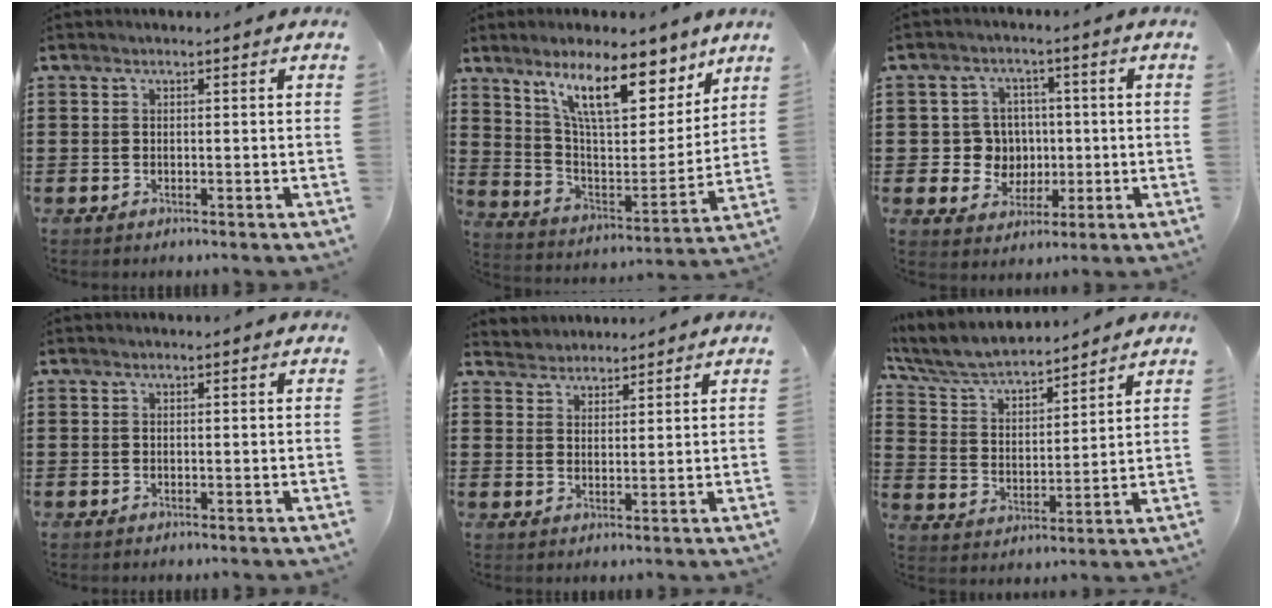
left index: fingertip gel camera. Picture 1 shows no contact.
{"total": 14.2, "force": [10.0, 4.4, 9.1], "torque": [-0.175, -0.042, 0.172]}
{"total": 5.9, "force": [0.1, 5.7, 1.4], "torque": [-0.045, 0.012, 0.003]}
{"total": 0.0}
{"total": 3.0, "force": [2.8, 0.9, -0.6], "torque": [0.001, 0.000, 0.053]}
{"total": 6.3, "force": [5.8, 1.0, 2.1], "torque": [-0.068, -0.034, 0.098]}